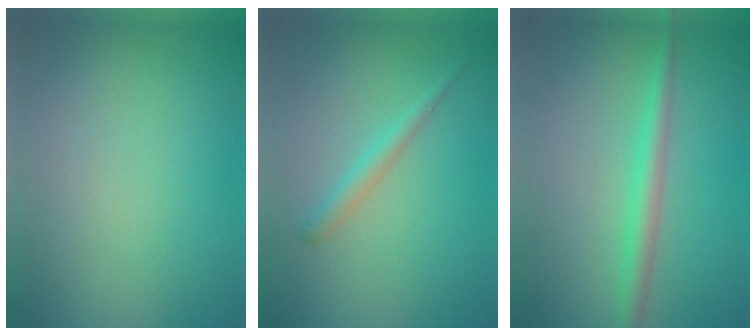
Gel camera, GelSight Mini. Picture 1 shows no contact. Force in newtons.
{"total": 1.6, "press": 1.6, "slide": 0.0}
{"total": 2.5, "press": 2.5, "slide": 0.1}